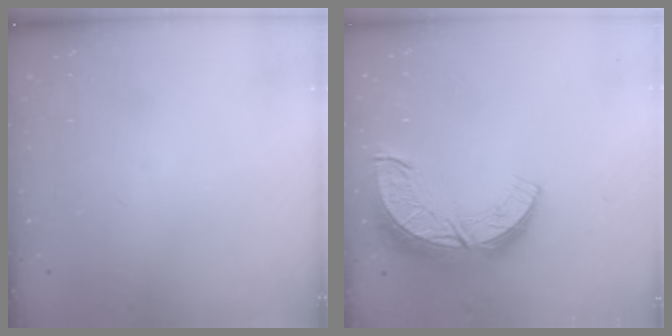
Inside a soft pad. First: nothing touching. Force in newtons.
{"total": 12.6, "press": 12.6, "slide": 0.9}